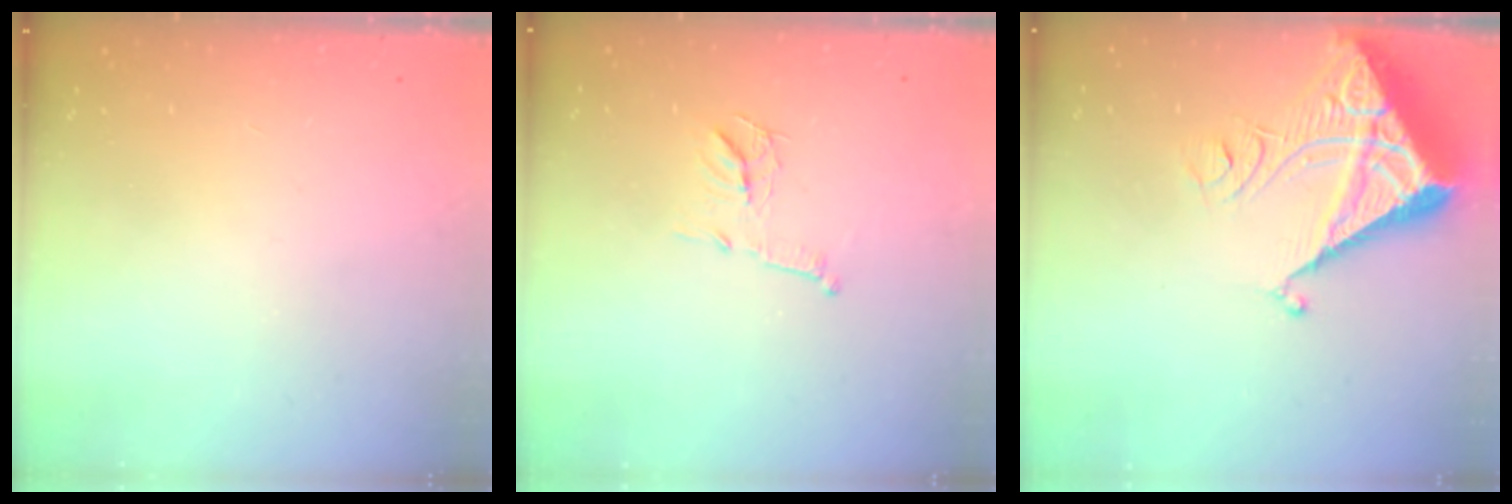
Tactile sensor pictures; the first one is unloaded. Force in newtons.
{"total": 9.7, "press": 9.7, "slide": 0.3}
{"total": 7.4, "press": 7.3, "slide": 0.8}